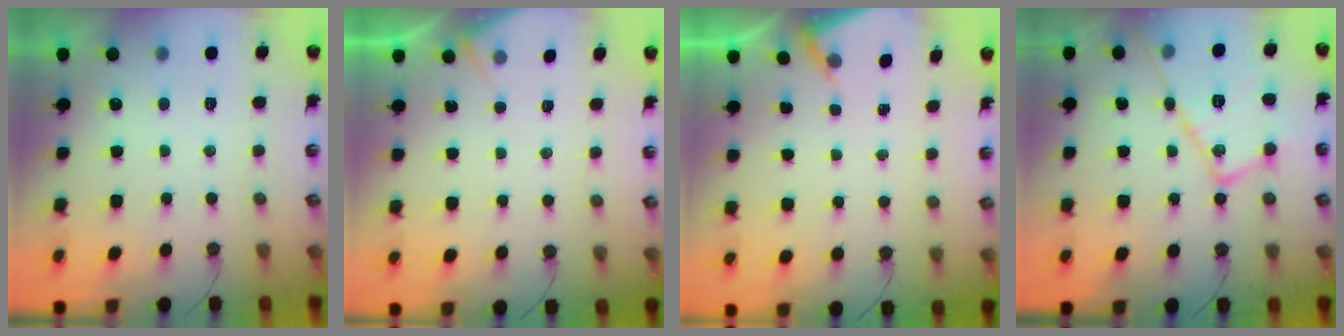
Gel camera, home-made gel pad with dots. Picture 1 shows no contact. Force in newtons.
{"total": 4.9, "press": 4.9, "slide": 0.5}
{"total": 3.3, "press": 3.3, "slide": 0.6}
{"total": 19.8, "press": 19.8, "slide": 1.3}